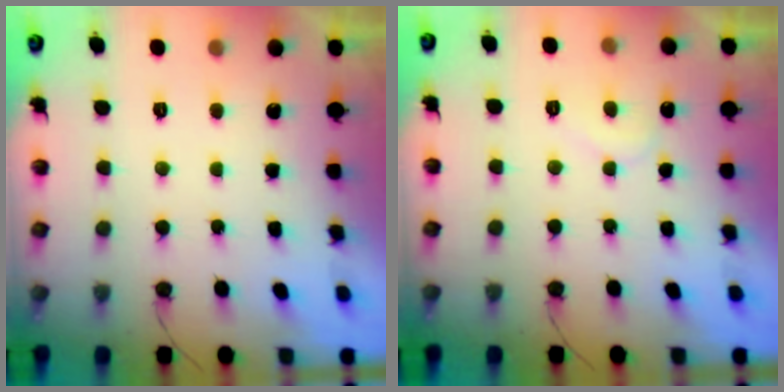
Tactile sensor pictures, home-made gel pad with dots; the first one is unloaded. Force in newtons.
{"total": 6.1, "press": 6.1, "slide": 0.5}